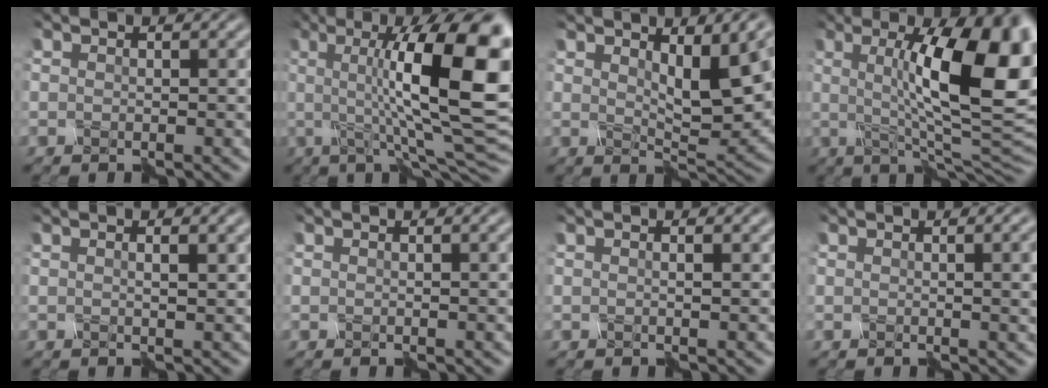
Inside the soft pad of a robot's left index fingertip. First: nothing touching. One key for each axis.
{"total": 14.1, "fx": 1.0, "fy": 3.1, "fz": 13.7, "tx": -0.172, "ty": 0.009, "tz": 0.009}
{"total": 5.5, "fx": 1.3, "fy": 1.1, "fz": 5.2, "tx": -0.083, "ty": -0.007, "tz": 0.023}
{"total": 12.9, "fx": 1.3, "fy": 2.6, "fz": 12.6, "tx": -0.160, "ty": 0.010, "tz": 0.016}
{"total": 1.0, "fx": 0.1, "fy": -0.3, "fz": 1.0, "tx": -0.010, "ty": 0.001, "tz": -0.003}
{"total": 0.6, "fx": 0.2, "fy": -0.3, "fz": 0.5, "tx": -0.004, "ty": 0.001, "tz": 0.004}
{"total": 0.6, "fx": 0.0, "fy": -0.5, "fz": 0.4, "tx": -0.006, "ty": -0.003, "tz": -0.002}
{"total": 3.1, "fx": 0.6, "fy": 0.8, "fz": 3.0, "tx": -0.024, "ty": -0.001, "tz": 0.012}